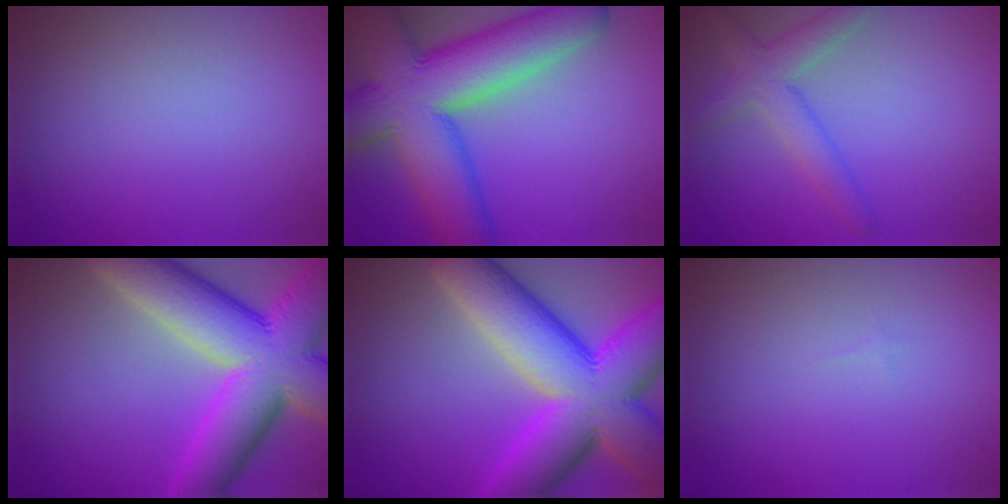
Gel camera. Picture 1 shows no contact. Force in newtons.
{"total": 12.8, "press": 12.8, "slide": 0.6}
{"total": 3.3, "press": 3.3, "slide": 0.1}
{"total": 13.5, "press": 13.5, "slide": 0.6}
{"total": 15.2, "press": 15.2, "slide": 0.3}
{"total": 0.0}